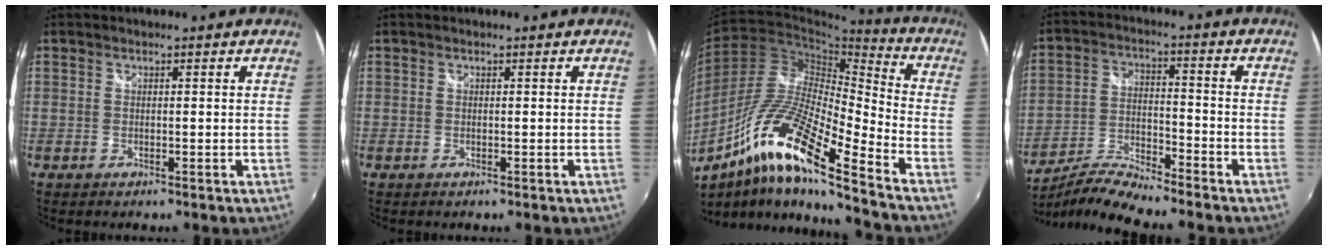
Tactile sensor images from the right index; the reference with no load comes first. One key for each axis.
{"total": 0.0}
{"total": 18.2, "fx": -10.7, "fy": 2.2, "fz": 14.5, "tx": -0.266, "ty": -0.008, "tz": -0.218}
{"total": 10.0, "fx": -9.4, "fy": -0.2, "fz": 3.4, "tx": -0.072, "ty": -0.001, "tz": -0.185}